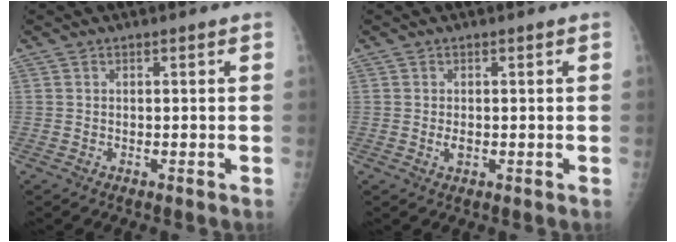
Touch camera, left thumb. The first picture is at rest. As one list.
[{"total": 1.3, "force": [0.0, 0.9, 1.0], "torque": [-0.011, -0.002, 0.001]}]